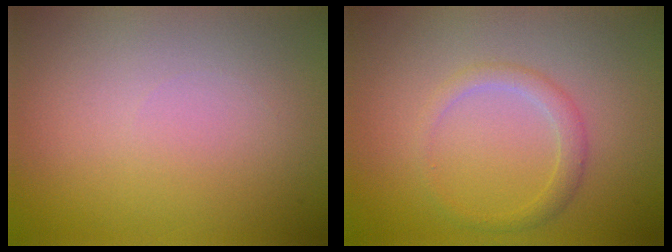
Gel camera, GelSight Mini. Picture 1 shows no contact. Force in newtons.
{"total": 1.8, "press": 1.8, "slide": 0.2}